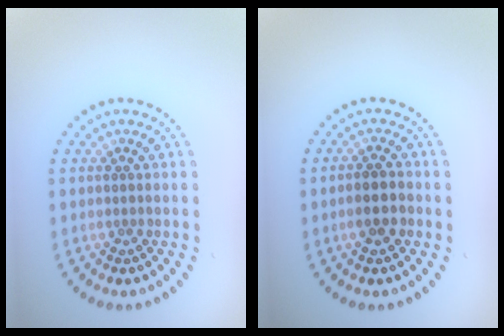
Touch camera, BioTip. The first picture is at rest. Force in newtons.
{"total": 2.5, "press": 2.5, "slide": 0.6}